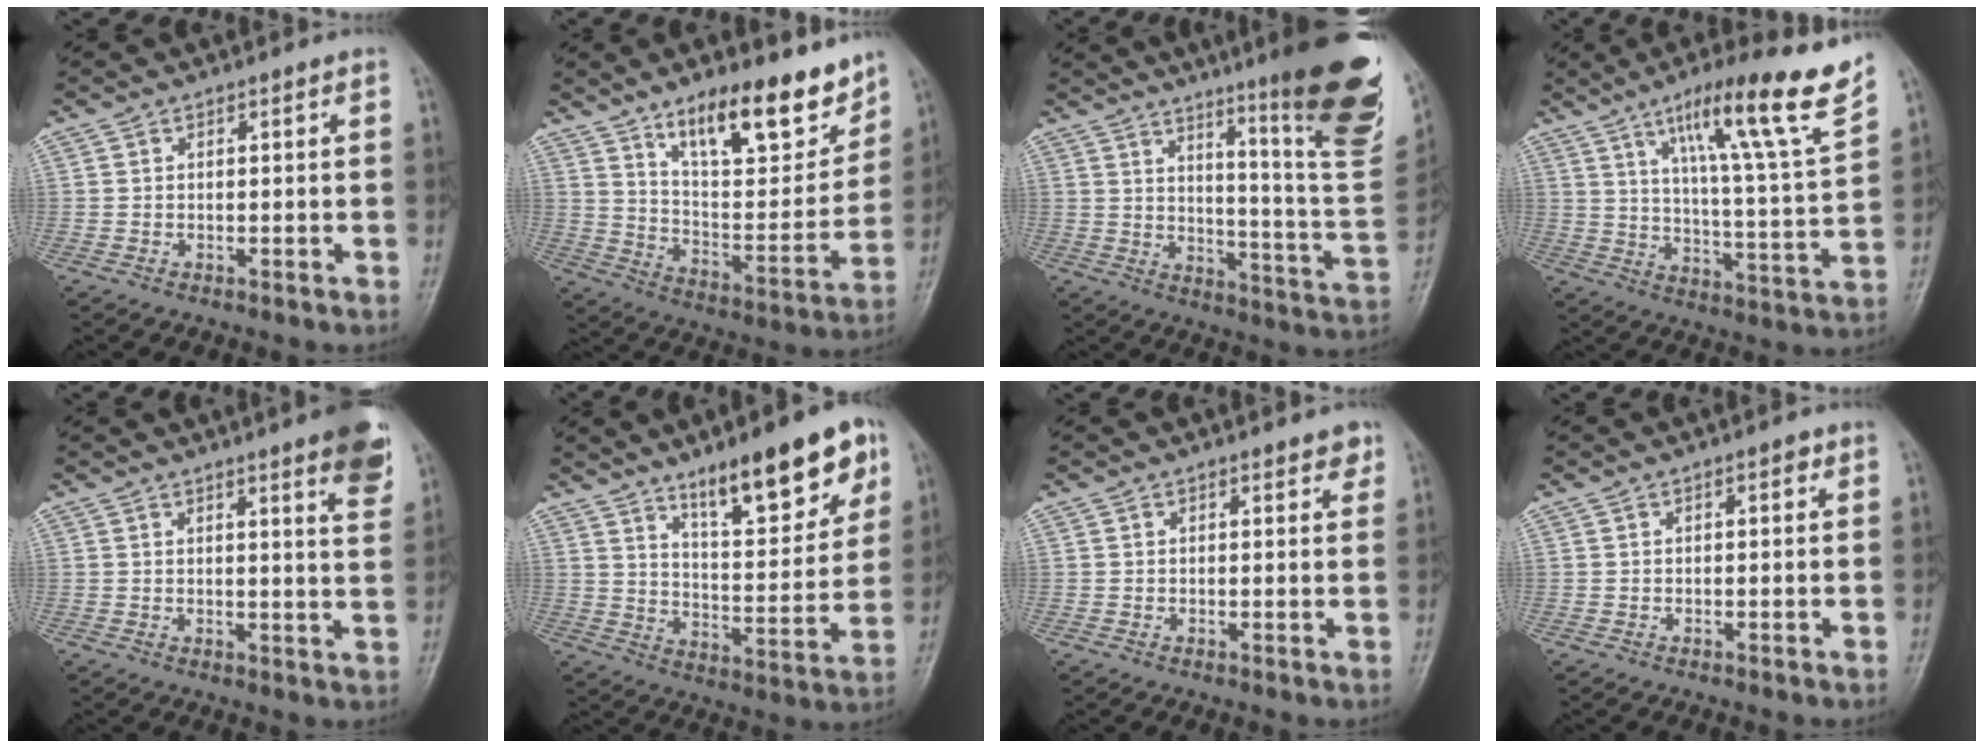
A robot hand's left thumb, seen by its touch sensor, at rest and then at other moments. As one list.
[{"total": 18.3, "force": [12.5, 6.3, 11.7], "torque": [-0.136, -0.080, 0.211]}, {"total": 25.4, "force": [14.9, 3.2, 20.3], "torque": [-0.237, -0.083, 0.206]}, {"total": 19.4, "force": [12.1, 1.1, 15.1], "torque": [-0.208, -0.059, 0.184]}, {"total": 8.9, "force": [5.6, 1.1, 6.9], "torque": [-0.071, -0.027, 0.060]}, {"total": 17.9, "force": [10.8, 5.4, 13.2], "torque": [-0.156, -0.053, 0.174]}, {"total": 2.5, "force": [1.9, 0.9, 1.4], "torque": [-0.004, -0.008, 0.021]}, {"total": 1.3, "force": [0.6, 0.5, 1.0], "torque": [-0.012, 0.001, 0.006]}]